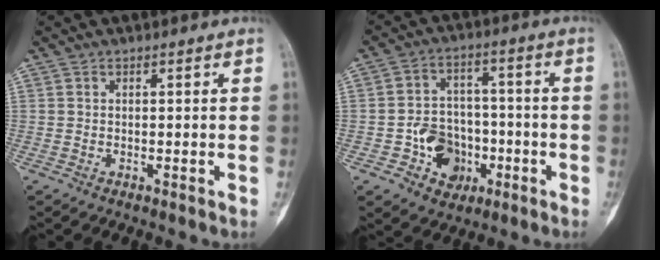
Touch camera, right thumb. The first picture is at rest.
{"total": 10.1, "force": [-3.6, 8.2, 4.7], "torque": [-0.034, 0.036, -0.054]}